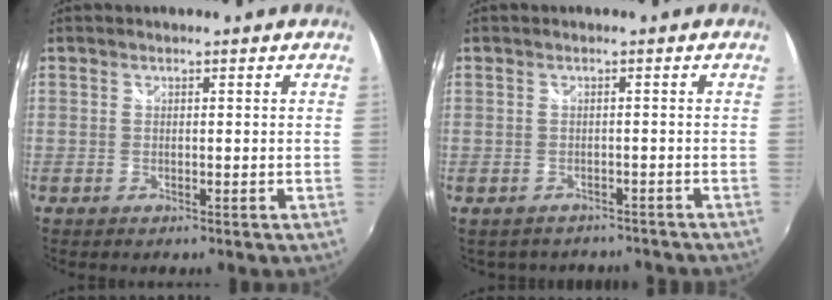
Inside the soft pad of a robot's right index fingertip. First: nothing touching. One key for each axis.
{"total": 4.8, "fx": -3.9, "fy": 2.6, "fz": 1.0, "tx": -0.017, "ty": -0.003, "tz": -0.046}